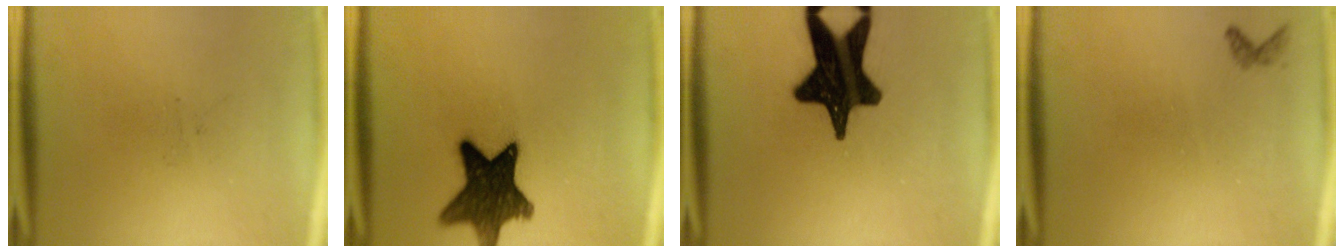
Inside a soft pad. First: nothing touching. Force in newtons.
{"total": 14.3}
{"total": 18.6}
{"total": 0.7}